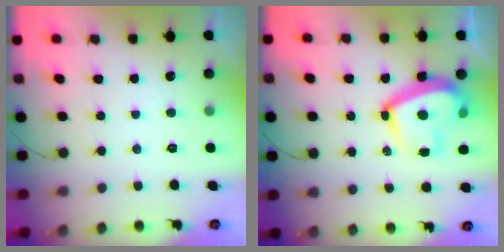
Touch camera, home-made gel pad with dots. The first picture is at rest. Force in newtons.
{"total": 16.4, "press": 16.3, "slide": 1.2}